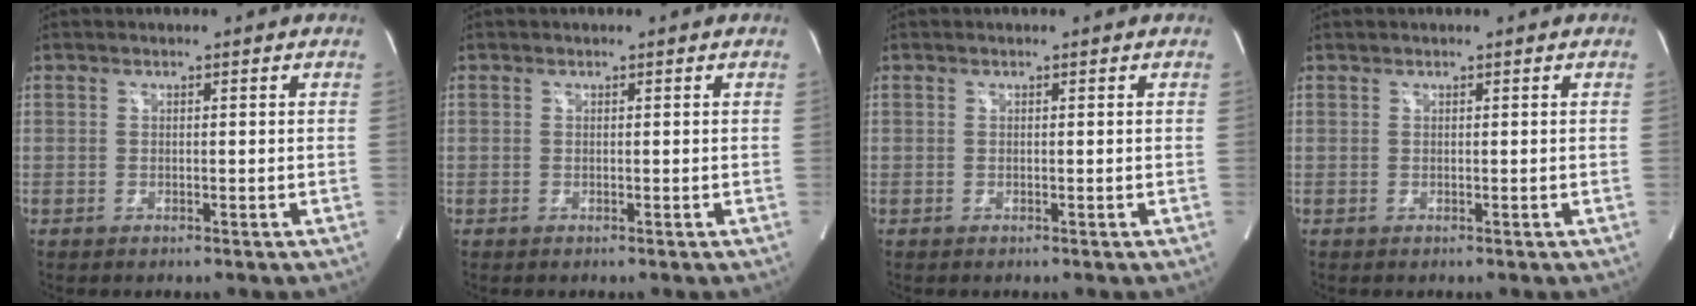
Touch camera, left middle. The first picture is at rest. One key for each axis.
{"total": 0.0}
{"total": 0.0}
{"total": 0.0}